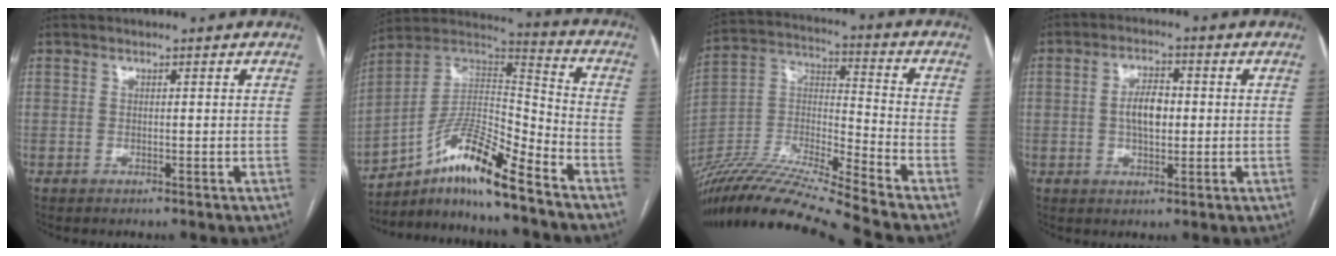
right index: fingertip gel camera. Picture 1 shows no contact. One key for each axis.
{"total": 15.0, "fx": -9.9, "fy": 1.8, "fz": 11.1, "tx": -0.201, "ty": 0.021, "tz": -0.172}
{"total": 20.1, "fx": -18.0, "fy": -2.1, "fz": 8.6, "tx": -0.178, "ty": -0.001, "tz": -0.331}
{"total": 5.4, "fx": 0.0, "fy": 2.5, "fz": 4.8, "tx": -0.090, "ty": 0.009, "tz": 0.000}